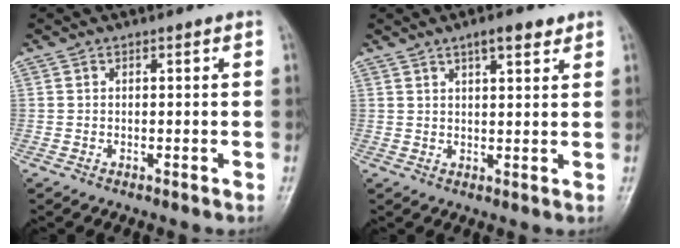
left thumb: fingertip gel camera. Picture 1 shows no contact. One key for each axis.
{"total": 5.2, "fx": 3.3, "fy": 1.6, "fz": 3.7, "tx": -0.049, "ty": -0.011, "tz": 0.051}